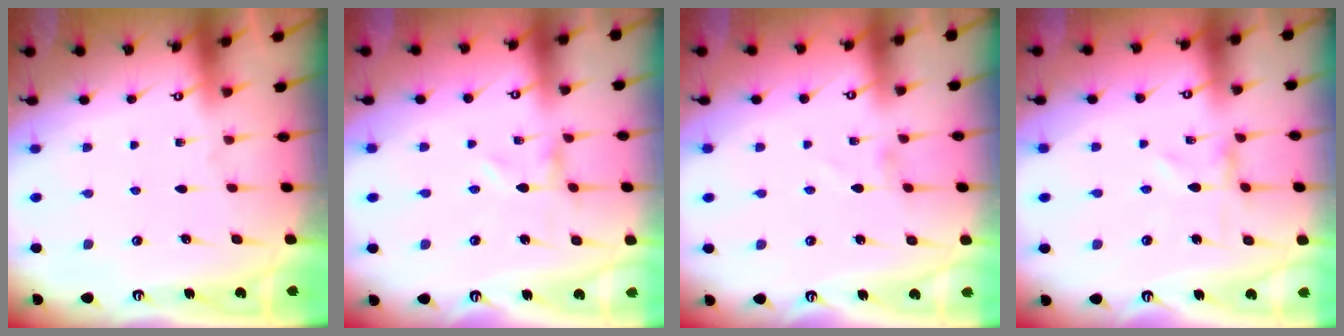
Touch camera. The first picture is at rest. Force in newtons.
{"total": 0.0}
{"total": 1.4, "press": 1.4, "slide": 0.0}
{"total": 0.0}